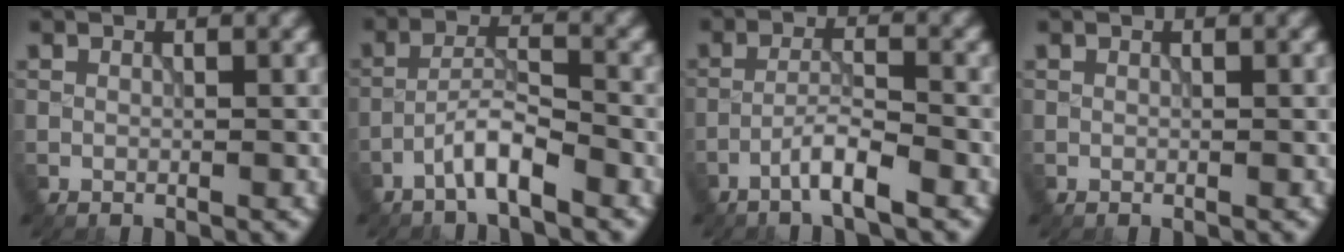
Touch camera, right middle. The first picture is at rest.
{"total": 3.4, "force": [-2.3, 0.5, 2.4], "torque": [-0.045, 0.014, -0.050]}
{"total": 3.2, "force": [-2.1, 0.2, 2.5], "torque": [-0.044, 0.010, -0.046]}
{"total": 0.0}